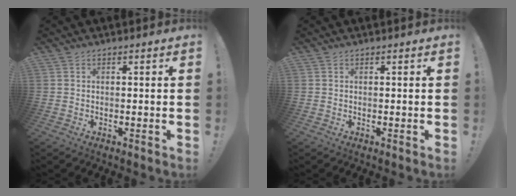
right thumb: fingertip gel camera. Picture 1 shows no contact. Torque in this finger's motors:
{"motor_torque": [-0.01, 0.01, -0.04, -0.02, 0.05]}